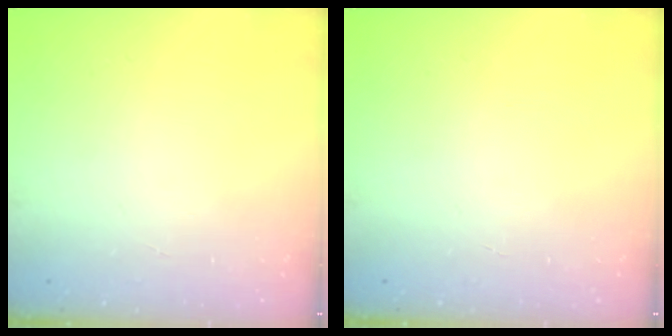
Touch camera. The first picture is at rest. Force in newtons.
{"total": 0.0}